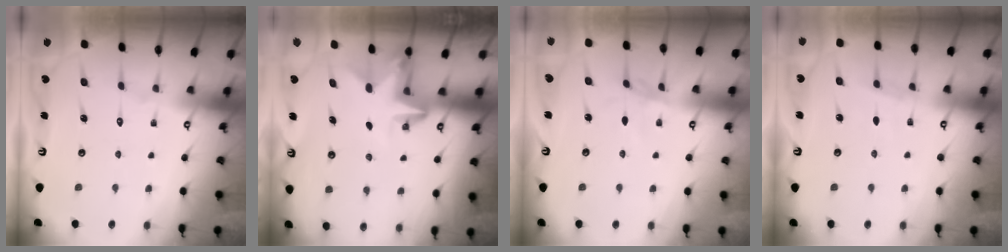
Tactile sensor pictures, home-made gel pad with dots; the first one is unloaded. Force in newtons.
{"total": 3.3, "press": 3.3, "slide": 0.1}
{"total": 1.4, "press": 1.3, "slide": 0.3}
{"total": 2.5, "press": 2.4, "slide": 0.4}